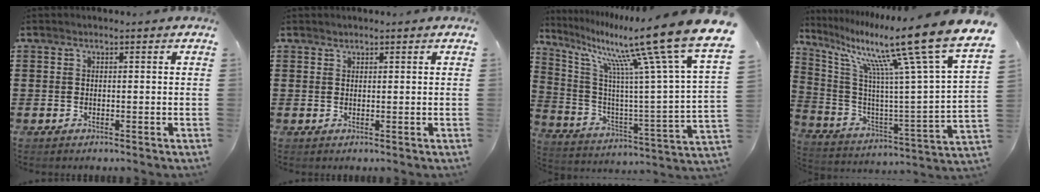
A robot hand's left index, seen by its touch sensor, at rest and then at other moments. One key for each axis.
{"total": 0.7, "fx": 0.7, "fy": 0.3, "fz": 0.0, "tx": -0.002, "ty": 0.000, "tz": 0.014}
{"total": 16.5, "fx": 12.2, "fy": 1.6, "fz": 11.0, "tx": -0.216, "ty": -0.092, "tz": 0.190}
{"total": 16.7, "fx": 11.5, "fy": 1.3, "fz": 12.1, "tx": -0.232, "ty": -0.085, "tz": 0.174}